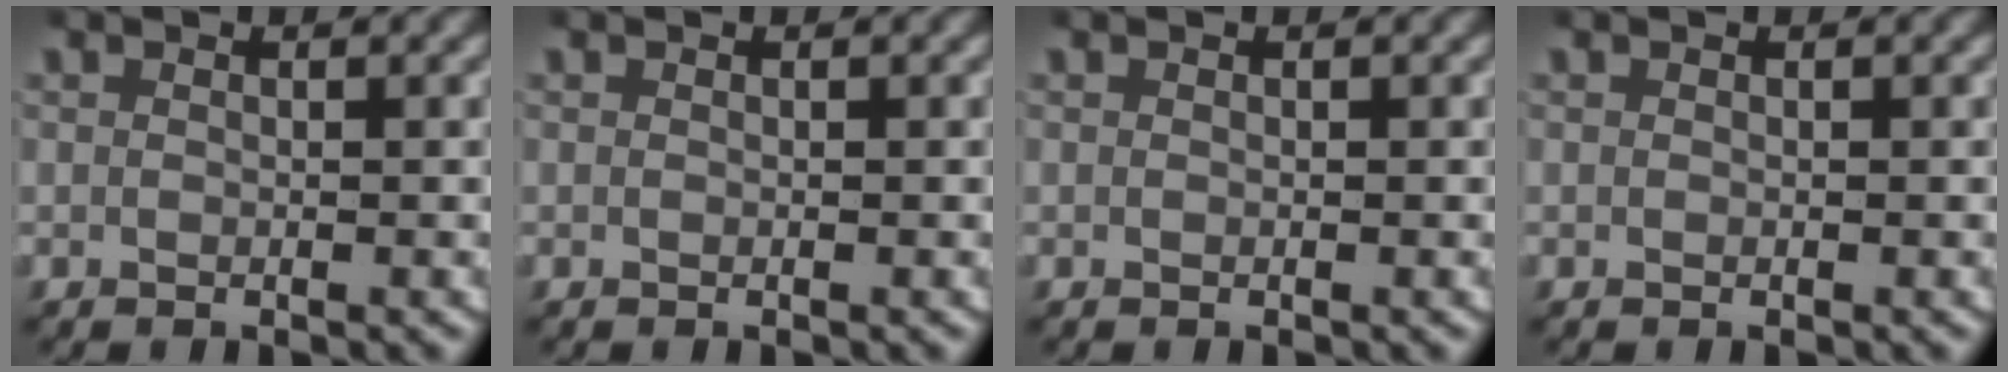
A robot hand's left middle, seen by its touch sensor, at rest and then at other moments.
{"total": 0.0}
{"total": 0.0}
{"total": 0.0}